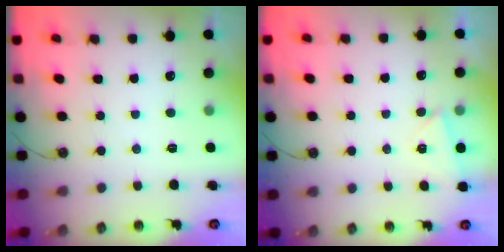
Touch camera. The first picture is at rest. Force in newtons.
{"total": 2.6, "press": 1.5, "slide": 2.1}